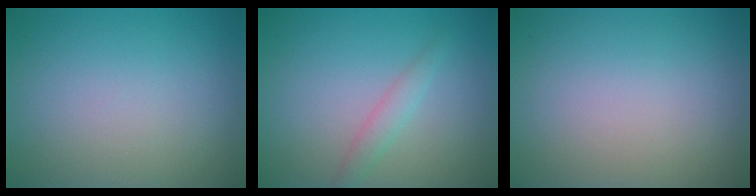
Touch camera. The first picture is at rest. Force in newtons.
{"total": 1.5, "press": 1.5, "slide": 0.1}
{"total": 0.0}